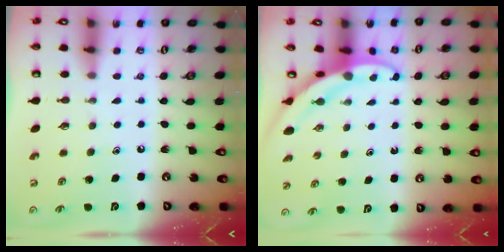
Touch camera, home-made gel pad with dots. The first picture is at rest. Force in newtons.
{"total": 3.3, "press": 3.3, "slide": 0.2}